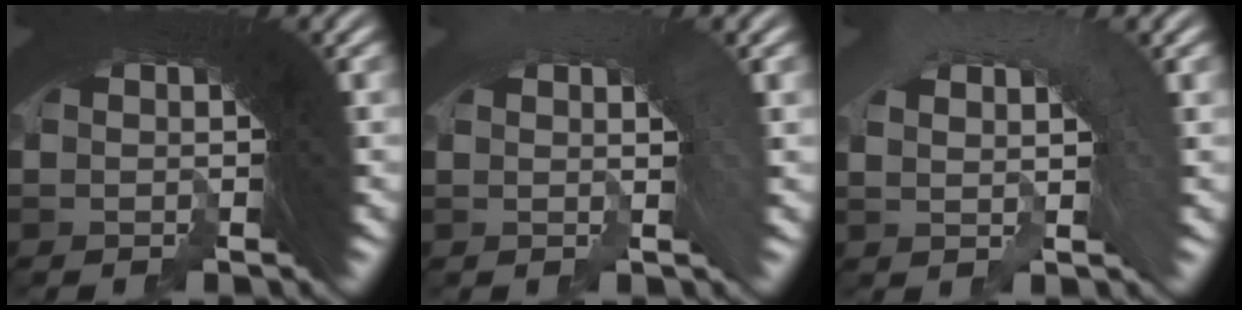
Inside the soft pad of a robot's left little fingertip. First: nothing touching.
{"total": 3.1, "force": [-2.6, -0.7, -1.5], "torque": [0.030, -0.005, -0.036]}
{"total": 3.0, "force": [-2.3, 1.8, 0.2], "torque": [-0.001, -0.001, -0.037]}